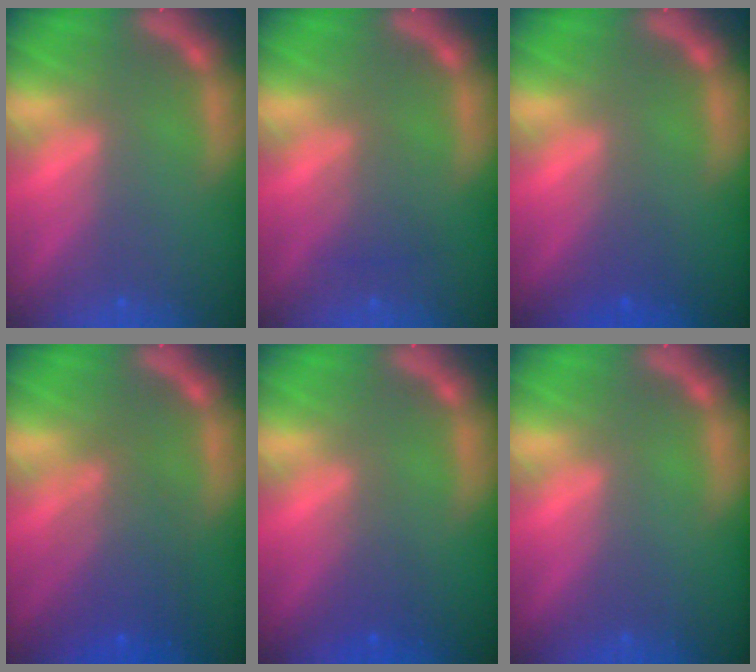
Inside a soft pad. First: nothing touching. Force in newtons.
{"total": 2.0}
{"total": 1.4}
{"total": 5.1}
{"total": 2.0}
{"total": 0.0}